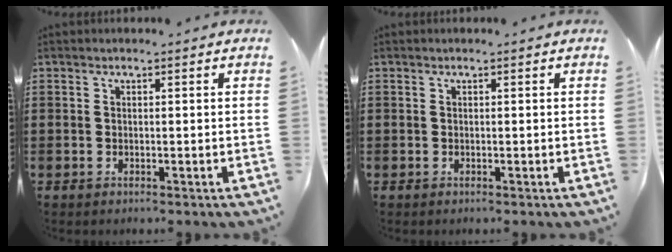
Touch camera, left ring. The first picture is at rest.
{"total": 0.0}